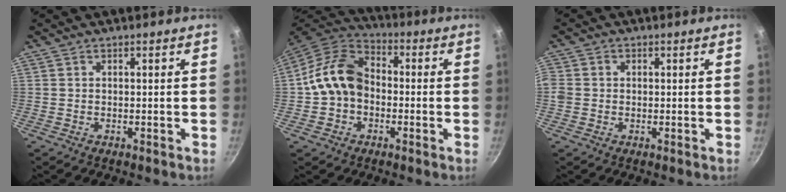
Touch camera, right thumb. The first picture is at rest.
{"total": 11.6, "force": [-1.4, 8.4, 7.8], "torque": [-0.125, 0.041, -0.045]}
{"total": 3.1, "force": [-0.2, 2.7, 1.4], "torque": [-0.029, 0.005, -0.009]}